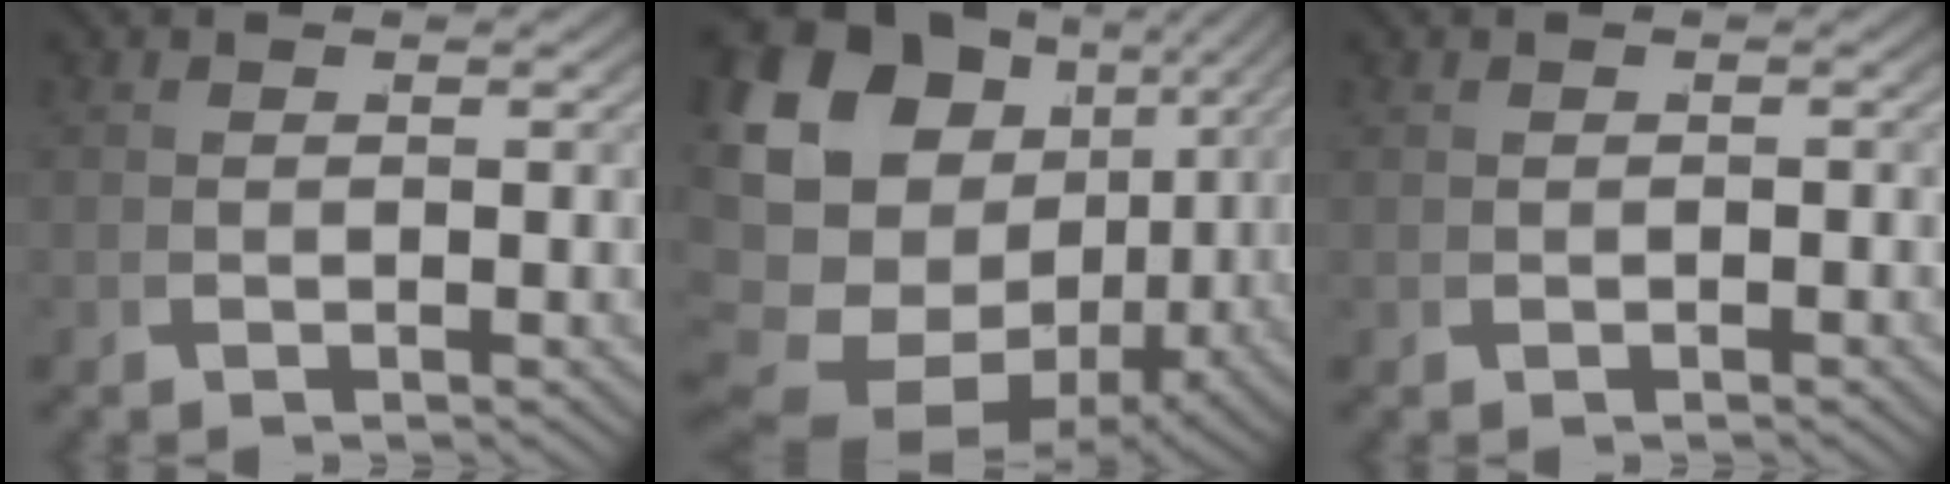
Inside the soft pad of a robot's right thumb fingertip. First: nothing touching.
{"total": 21.5, "force": [1.3, 16.0, 14.3], "torque": [-0.299, -0.049, 0.041]}
{"total": 0.0}